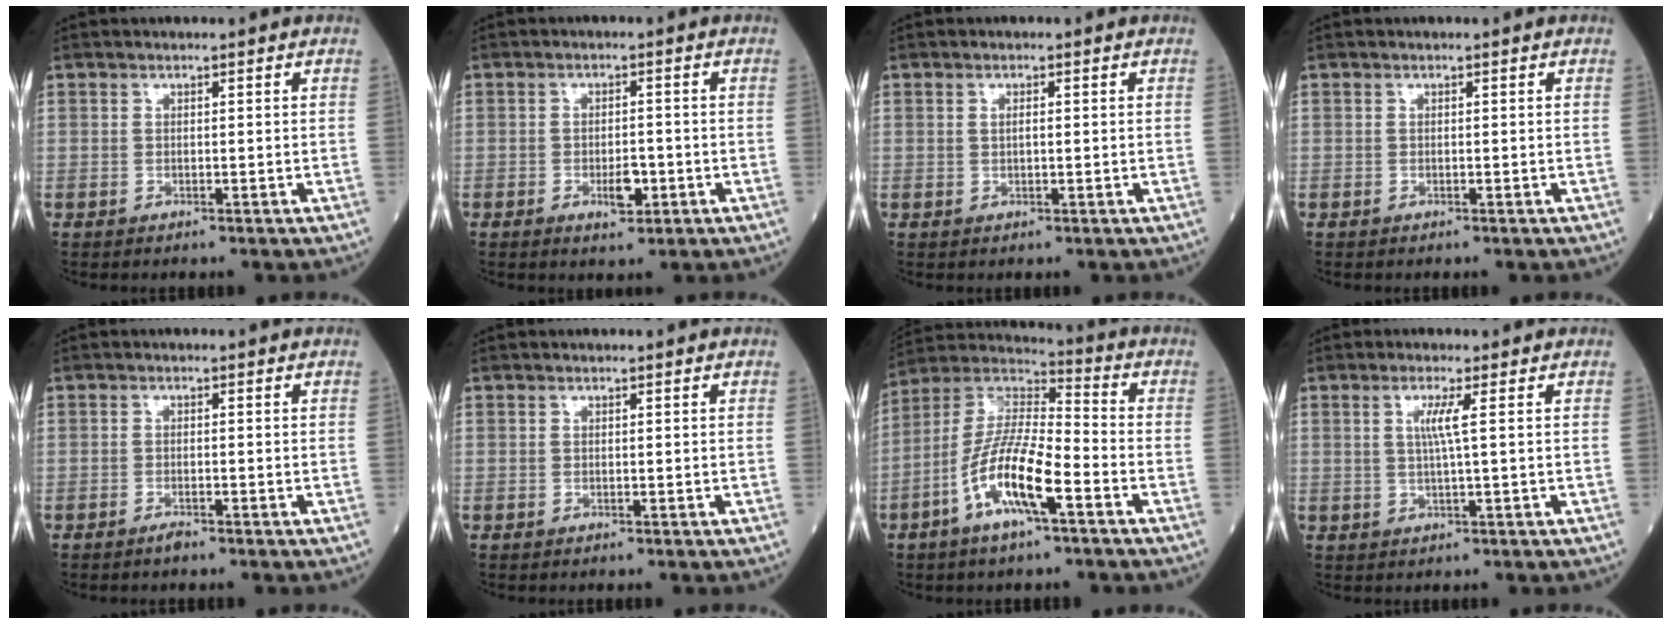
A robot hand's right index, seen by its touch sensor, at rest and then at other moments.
{"total": 3.3, "force": [-1.2, 1.4, 2.7], "torque": [-0.044, 0.002, -0.015]}
{"total": 1.1, "force": [0.2, 0.3, 1.0], "torque": [-0.019, 0.002, 0.004]}
{"total": 0.0}
{"total": 1.0, "force": [-0.8, 0.1, 0.5], "torque": [-0.017, -0.001, -0.012]}
{"total": 0.0}
{"total": 13.2, "force": [-5.5, 2.6, 11.7], "torque": [-0.235, 0.002, -0.106]}
{"total": 3.0, "force": [0.7, -0.6, 2.8], "torque": [-0.059, 0.000, 0.012]}